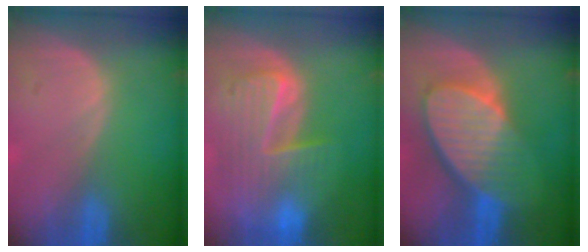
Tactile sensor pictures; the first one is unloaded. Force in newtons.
{"total": 9.9, "press": 8.5, "slide": 5.1}
{"total": 9.4, "press": 8.3, "slide": 4.4}